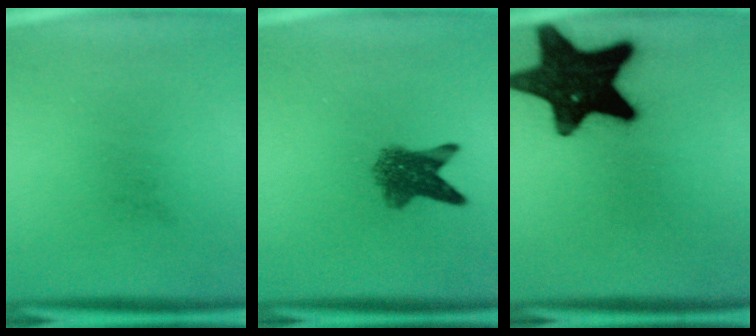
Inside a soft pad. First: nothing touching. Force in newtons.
{"total": 5.7}
{"total": 19.5}